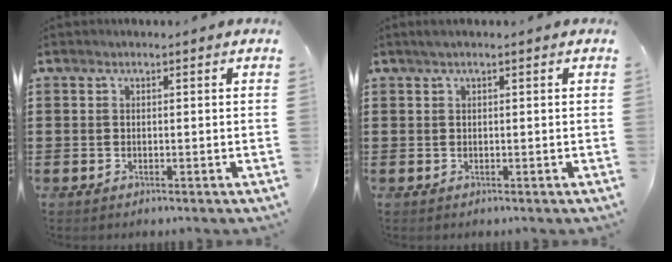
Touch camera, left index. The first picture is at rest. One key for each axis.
{"total": 0.7, "fx": 0.3, "fy": 0.0, "fz": 0.6, "tx": -0.011, "ty": 0.000, "tz": 0.006}